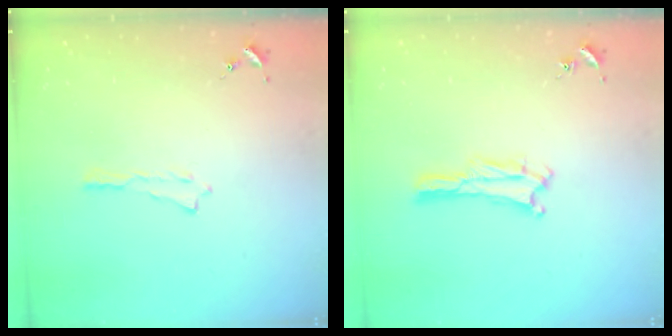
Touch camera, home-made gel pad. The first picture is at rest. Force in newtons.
{"total": 1.3, "press": 1.3, "slide": 0.4}